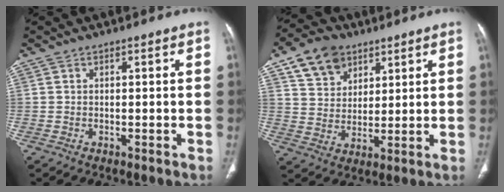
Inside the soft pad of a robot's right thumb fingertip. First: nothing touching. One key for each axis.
{"total": 10.5, "fx": 5.9, "fy": 7.4, "fz": 4.5, "tx": -0.056, "ty": -0.018, "tz": 0.109}